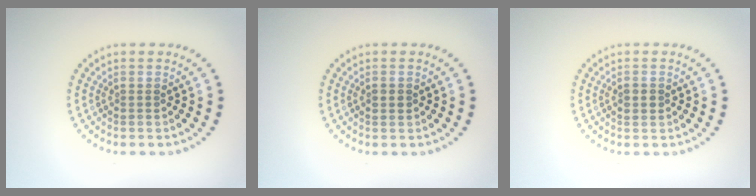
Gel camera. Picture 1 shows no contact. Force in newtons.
{"total": 1.3, "press": 1.3, "slide": 0.1}
{"total": 1.2, "press": 1.2, "slide": 0.2}